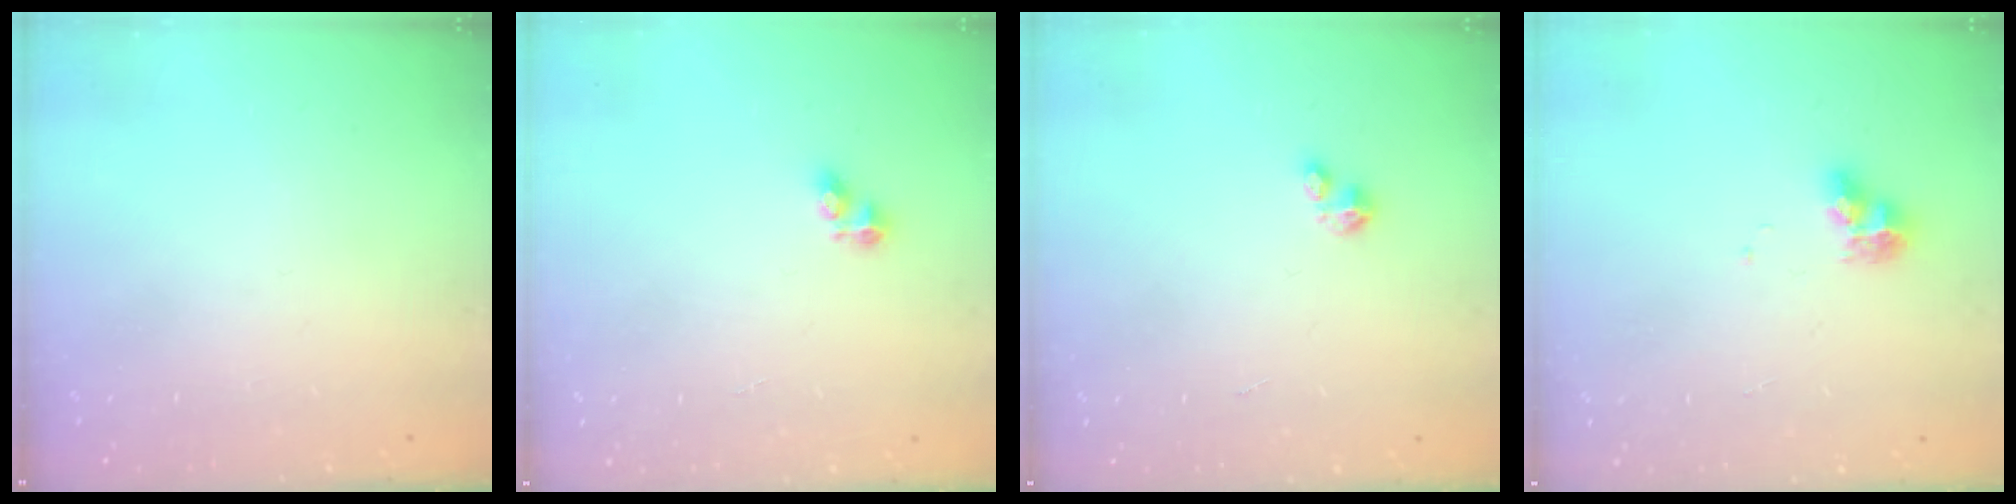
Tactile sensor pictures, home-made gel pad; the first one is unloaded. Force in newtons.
{"total": 3.9, "press": 3.9, "slide": 0.5}
{"total": 2.1, "press": 2.0, "slide": 0.5}
{"total": 7.4, "press": 7.4, "slide": 0.5}